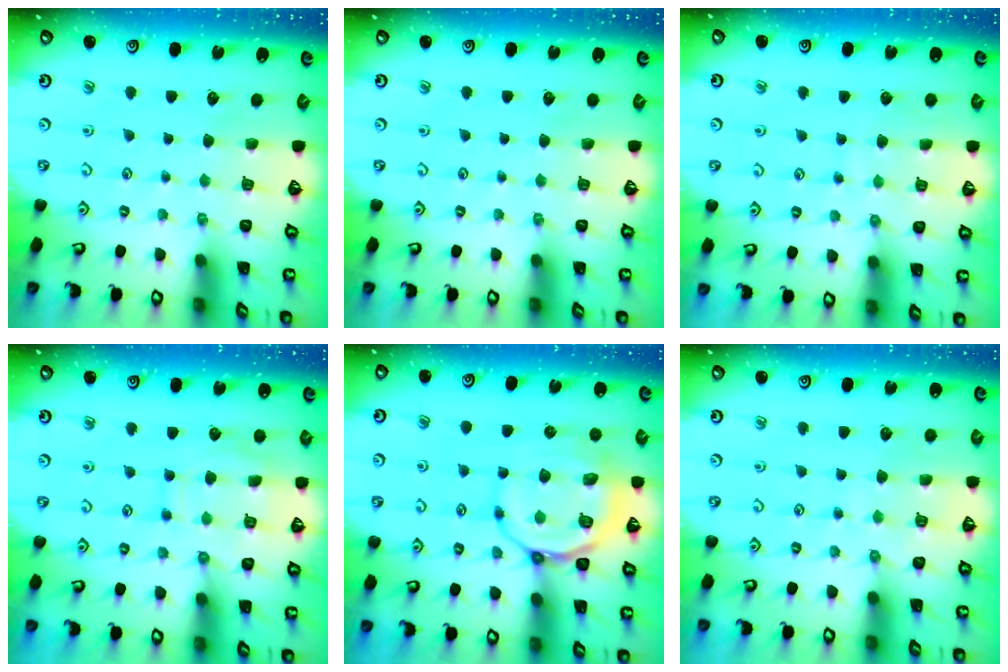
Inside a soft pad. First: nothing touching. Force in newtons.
{"total": 0.0}
{"total": 5.7, "press": 5.7, "slide": 0.5}
{"total": 9.1, "press": 9.1, "slide": 1.0}
{"total": 12.5, "press": 12.5, "slide": 1.2}
{"total": 6.3, "press": 6.3, "slide": 0.7}